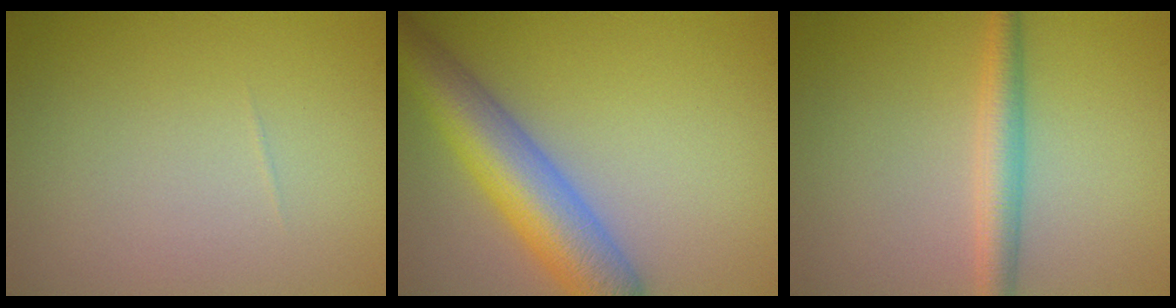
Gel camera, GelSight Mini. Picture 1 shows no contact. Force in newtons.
{"total": 7.5, "press": 7.5, "slide": 0.3}
{"total": 2.9, "press": 2.9, "slide": 0.1}